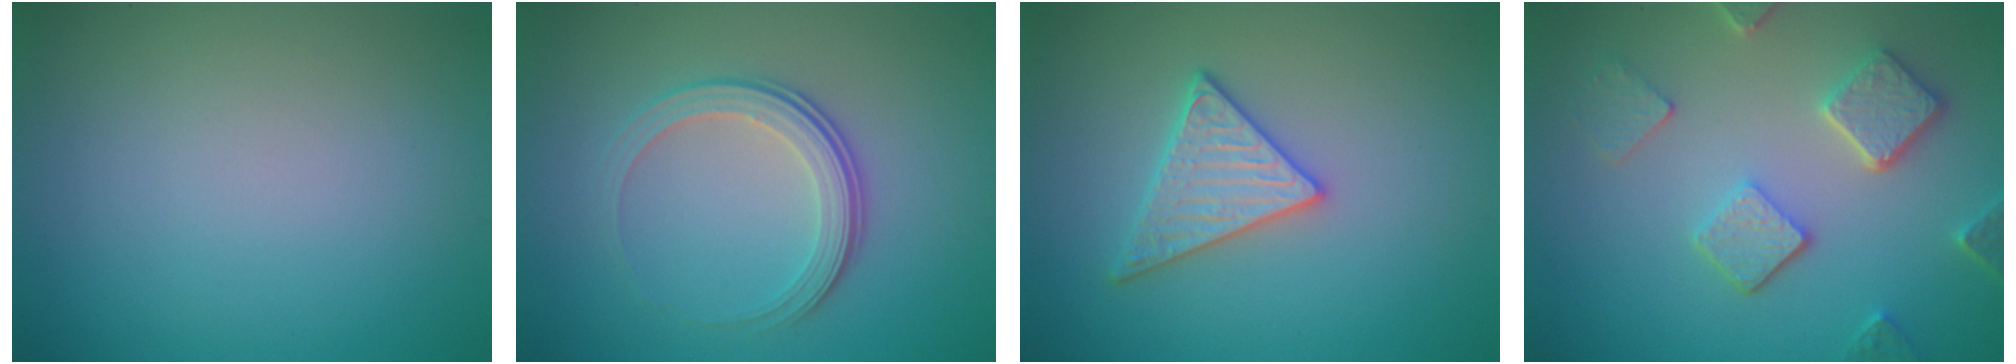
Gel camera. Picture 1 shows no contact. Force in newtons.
{"total": 3.7, "press": 2.8, "slide": 2.5}
{"total": 3.1, "press": 3.0, "slide": 0.7}
{"total": 4.9, "press": 3.8, "slide": 3.2}